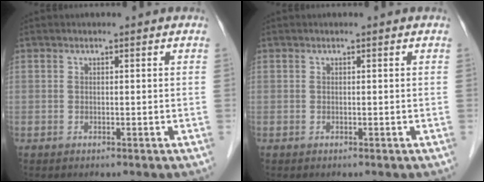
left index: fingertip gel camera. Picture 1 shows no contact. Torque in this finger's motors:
{"motor_torque": [-0.02, -0.01, 0.00, 0.00]}